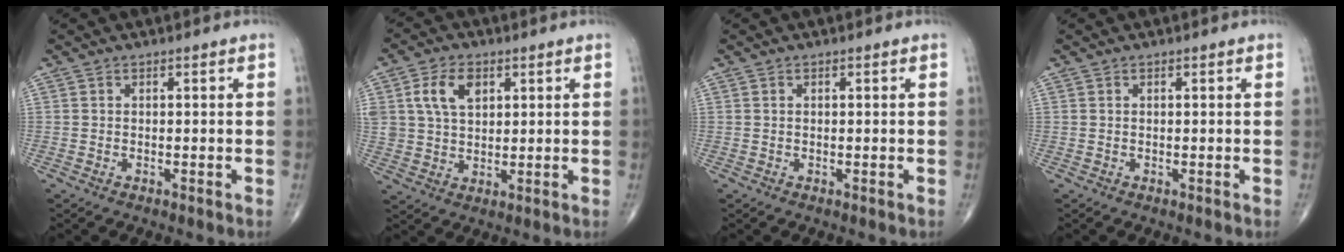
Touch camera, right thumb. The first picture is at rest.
{"total": 8.0, "force": [3.0, 5.3, 5.2], "torque": [-0.088, -0.005, 0.058]}
{"total": 0.0}
{"total": 0.0}